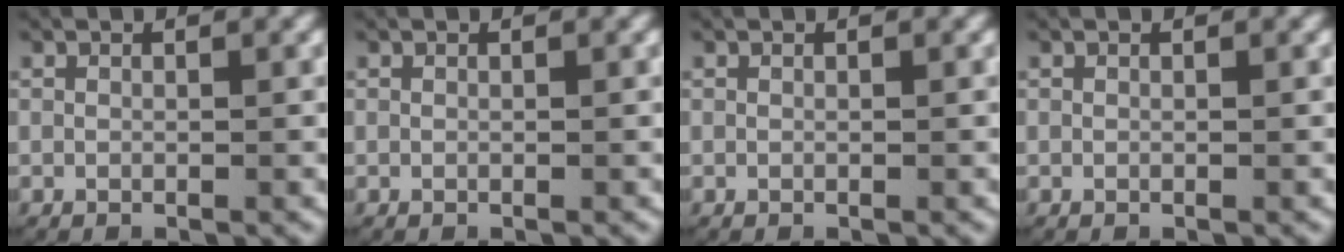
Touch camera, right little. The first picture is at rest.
{"total": 0.0}
{"total": 0.0}
{"total": 0.0}